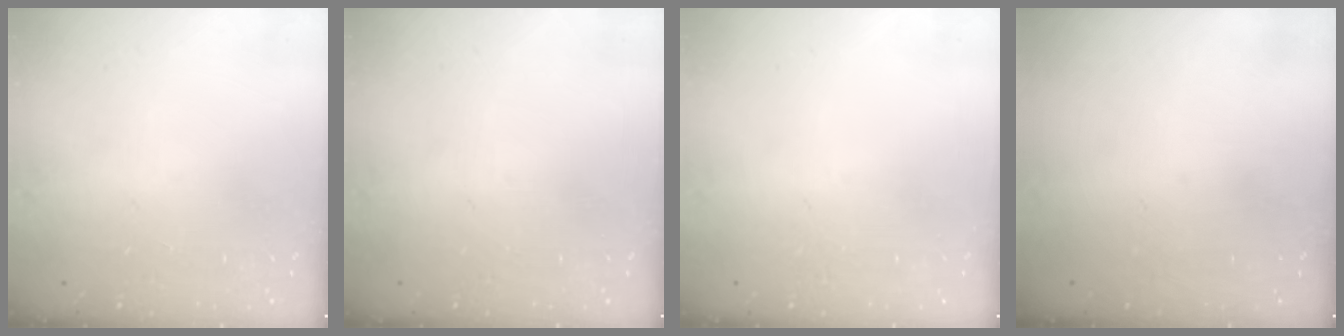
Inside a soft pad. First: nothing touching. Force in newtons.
{"total": 0.0}
{"total": 0.0}
{"total": 0.0}